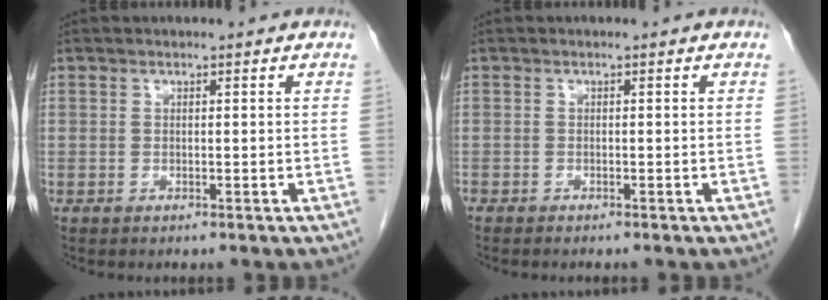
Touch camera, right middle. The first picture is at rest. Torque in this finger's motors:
{"motor_torque": [0.00, 0.03, 0.02, 0.01]}